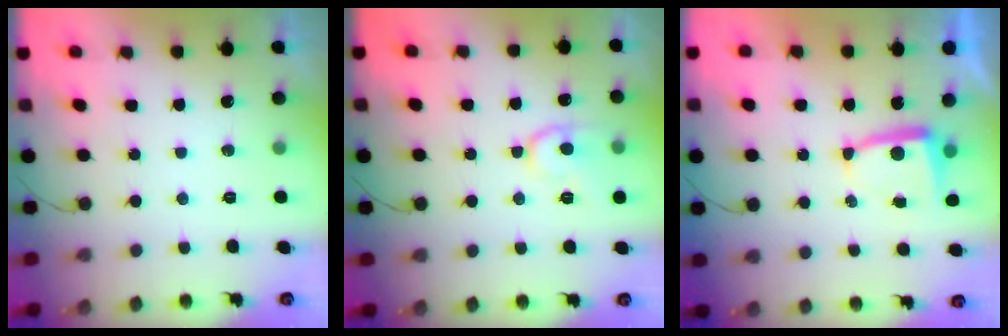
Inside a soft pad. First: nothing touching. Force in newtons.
{"total": 10.9, "press": 10.8, "slide": 0.9}
{"total": 5.2, "press": 5.1, "slide": 0.6}